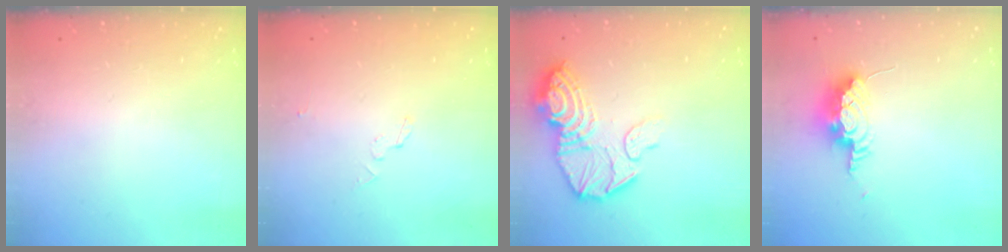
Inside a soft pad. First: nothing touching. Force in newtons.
{"total": 3.2, "press": 3.2, "slide": 0.3}
{"total": 16.1, "press": 16.0, "slide": 1.4}
{"total": 15.3, "press": 10.5, "slide": 11.1}